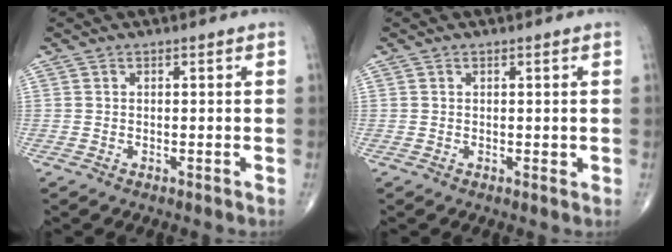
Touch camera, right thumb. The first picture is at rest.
{"total": 0.5, "force": [0.2, 0.4, 0.3], "torque": [-0.002, -0.002, 0.003]}